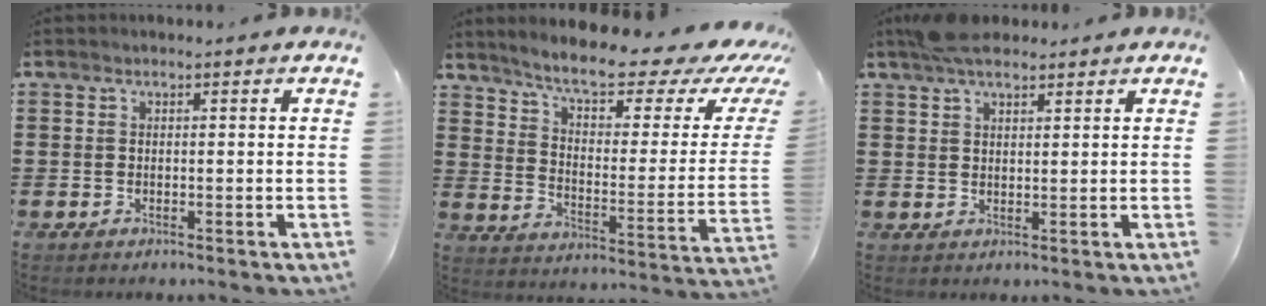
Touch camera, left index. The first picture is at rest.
{"total": 8.7, "force": [6.8, 1.3, 5.2], "torque": [-0.111, -0.044, 0.112]}
{"total": 4.4, "force": [3.3, 1.8, 2.3], "torque": [-0.055, 0.006, 0.063]}